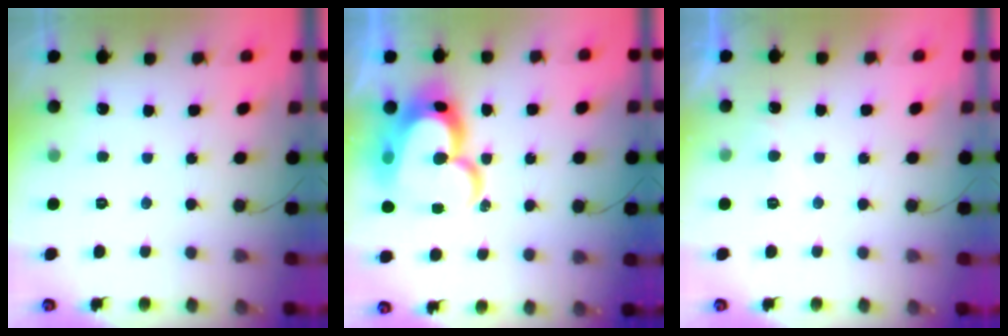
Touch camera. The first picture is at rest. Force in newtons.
{"total": 24.2, "press": 24.2, "slide": 1.6}
{"total": 5.1, "press": 5.1, "slide": 0.4}